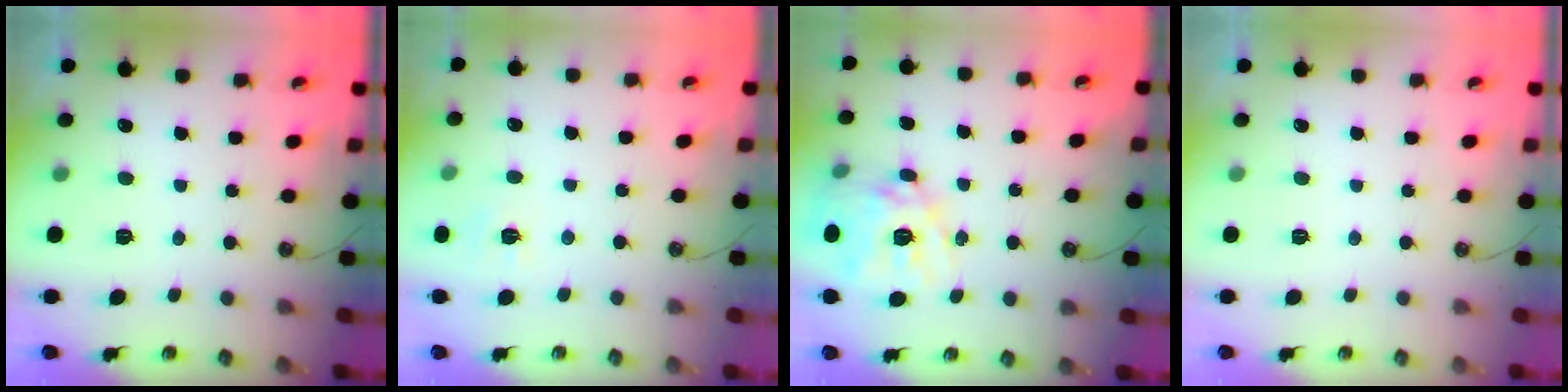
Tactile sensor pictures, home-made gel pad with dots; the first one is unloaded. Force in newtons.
{"total": 5.0, "press": 4.9, "slide": 0.5}
{"total": 16.9, "press": 16.8, "slide": 1.5}
{"total": 0.0}